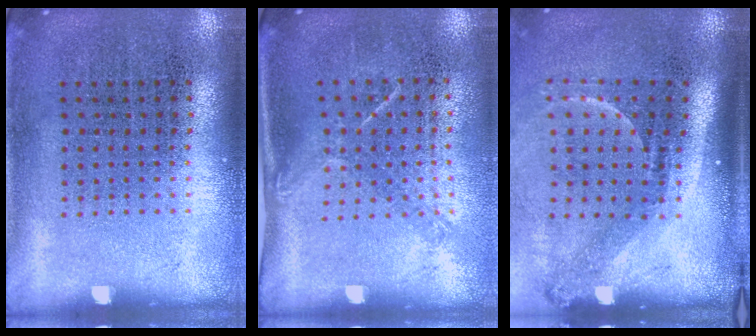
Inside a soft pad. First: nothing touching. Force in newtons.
{"total": 1.4, "press": 1.0, "slide": 1.0}
{"total": 2.2, "press": 1.5, "slide": 1.6}